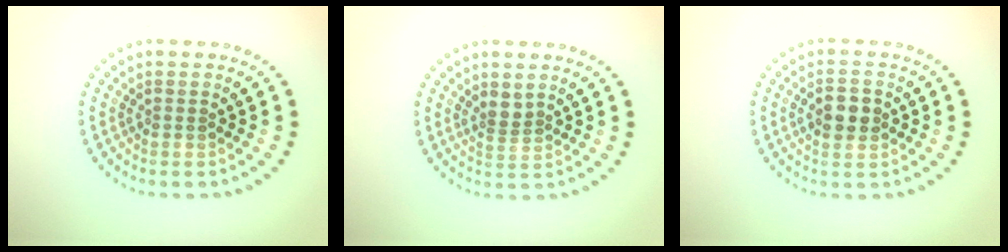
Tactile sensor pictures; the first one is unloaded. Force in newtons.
{"total": 1.2, "press": 0.8, "slide": 0.9}
{"total": 3.0, "press": 3.0, "slide": 0.1}